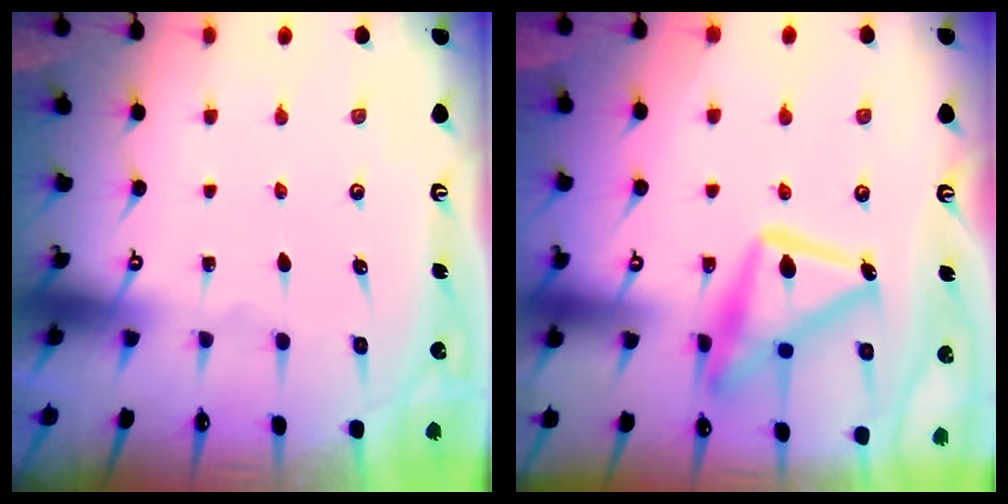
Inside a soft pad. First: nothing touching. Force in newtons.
{"total": 18.9, "press": 18.9, "slide": 1.2}